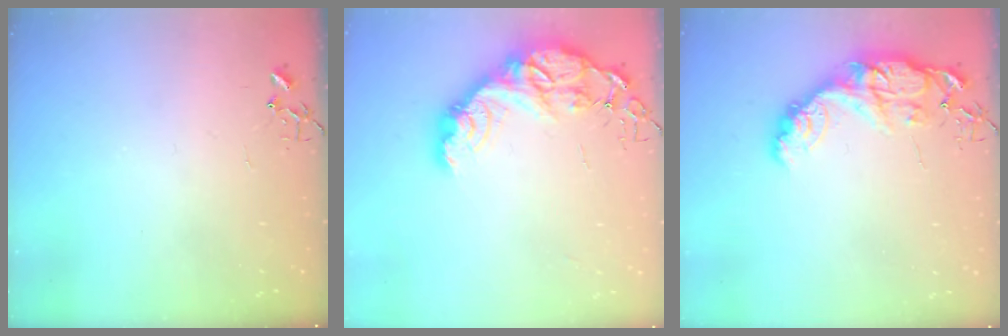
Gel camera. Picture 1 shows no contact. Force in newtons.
{"total": 19.0, "press": 19.0, "slide": 1.4}
{"total": 13.9, "press": 13.9, "slide": 1.1}